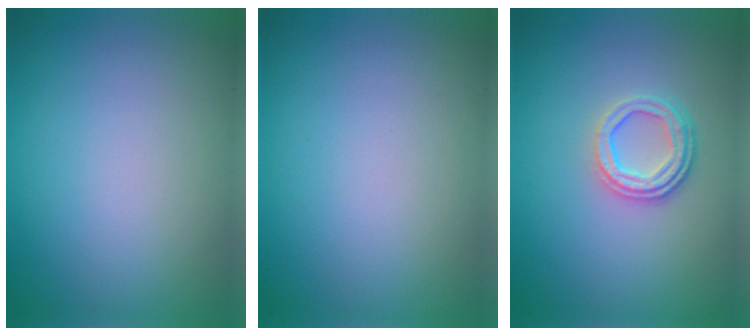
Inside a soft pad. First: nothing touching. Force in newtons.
{"total": 0.0}
{"total": 3.3, "press": 2.6, "slide": 2.1}